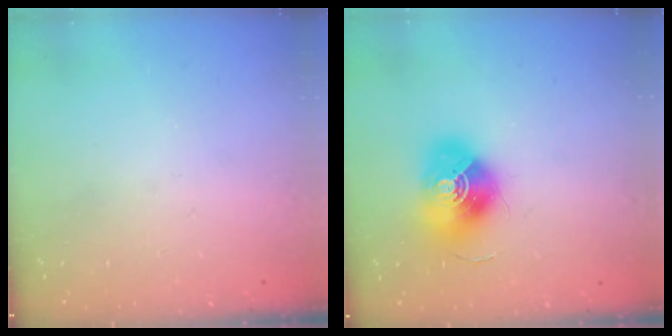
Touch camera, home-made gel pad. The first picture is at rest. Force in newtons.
{"total": 16.2, "press": 16.2, "slide": 0.5}